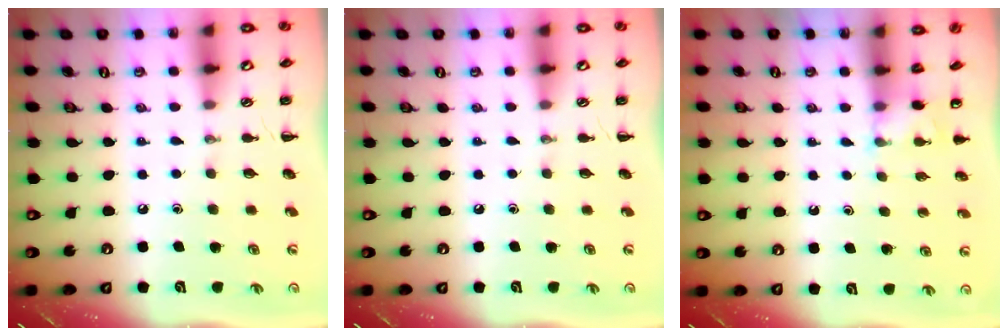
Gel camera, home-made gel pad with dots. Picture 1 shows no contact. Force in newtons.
{"total": 0.0}
{"total": 3.1, "press": 3.0, "slide": 1.0}